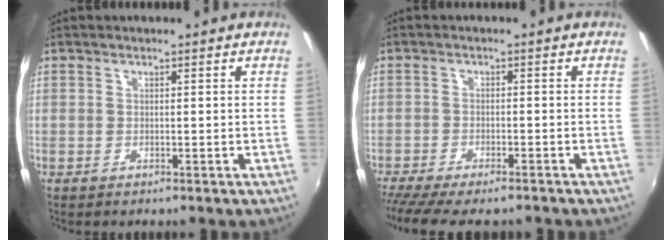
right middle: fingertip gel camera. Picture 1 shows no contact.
{"total": 10.8, "force": [-9.2, 2.0, 5.2], "torque": [-0.118, -0.037, -0.150]}